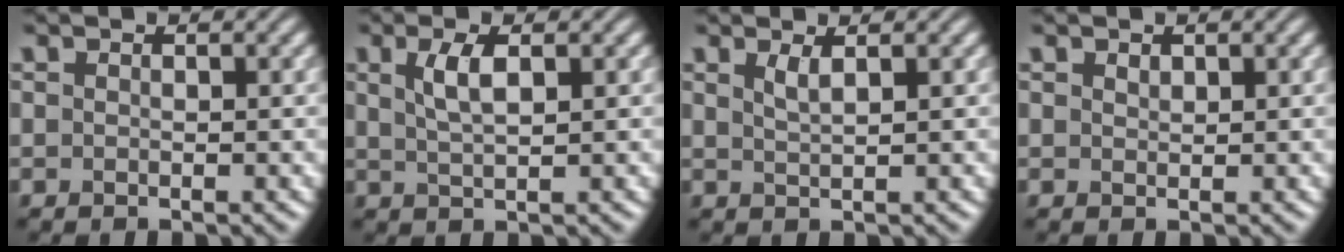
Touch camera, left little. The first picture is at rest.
{"total": 2.6, "force": [1.0, 0.9, 2.3], "torque": [-0.046, 0.002, 0.020]}
{"total": 1.4, "force": [0.8, 0.4, 1.1], "torque": [-0.019, 0.000, 0.014]}
{"total": 0.7, "force": [0.5, 0.3, 0.3], "torque": [-0.006, -0.002, 0.011]}